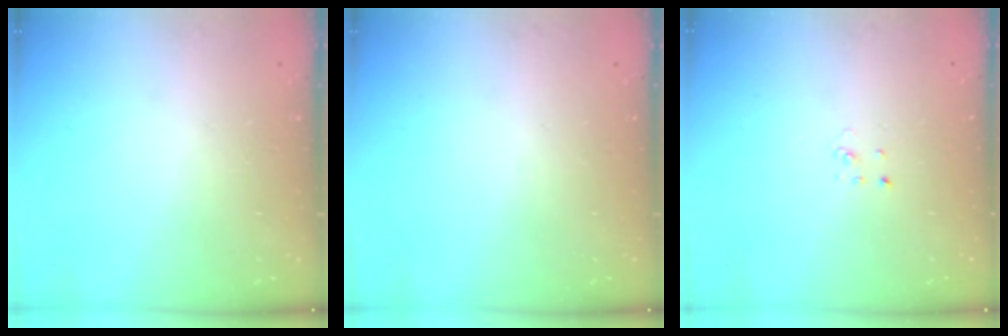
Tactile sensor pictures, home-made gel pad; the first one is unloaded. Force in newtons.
{"total": 0.0}
{"total": 2.1, "press": 2.1, "slide": 0.1}